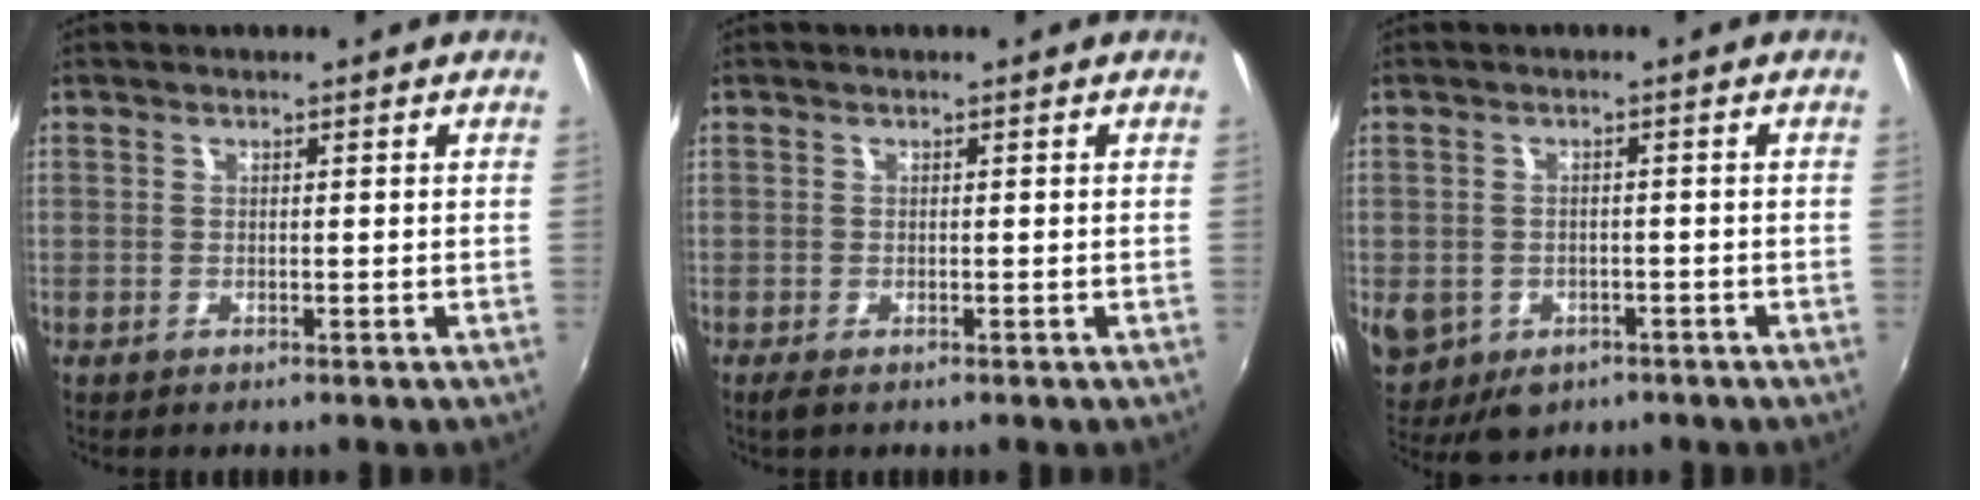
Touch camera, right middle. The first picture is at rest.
{"total": 1.4, "force": [-0.9, 0.5, 0.9], "torque": [-0.018, -0.007, -0.016]}
{"total": 8.9, "force": [-3.3, 7.2, 4.2], "torque": [-0.106, -0.025, -0.043]}